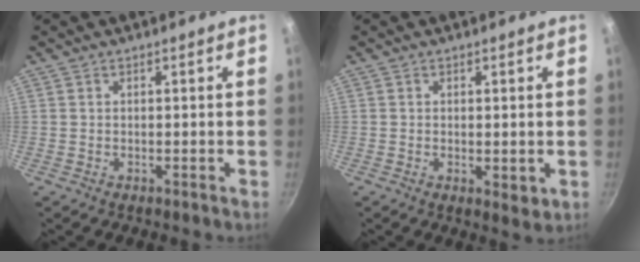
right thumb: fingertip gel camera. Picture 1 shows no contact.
{"total": 2.8, "force": [-0.4, 1.1, 2.5], "torque": [-0.037, -0.010, -0.004]}